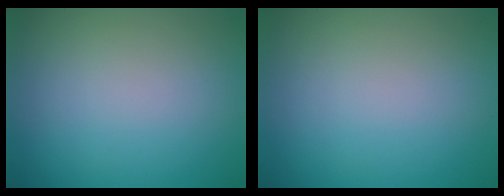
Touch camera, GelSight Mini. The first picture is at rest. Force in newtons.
{"total": 0.0}